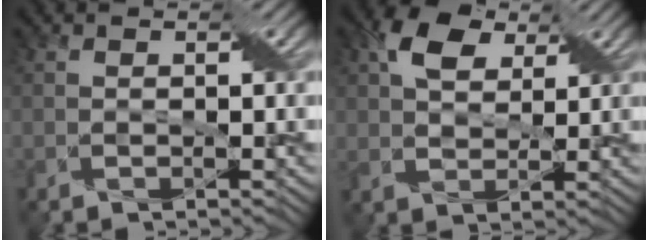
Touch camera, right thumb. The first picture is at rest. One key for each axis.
{"total": 6.4, "fx": 3.2, "fy": 4.1, "fz": 3.7, "tx": -0.082, "ty": 0.005, "tz": 0.052}